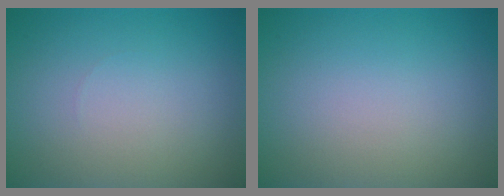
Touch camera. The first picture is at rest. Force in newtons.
{"total": 0.0}